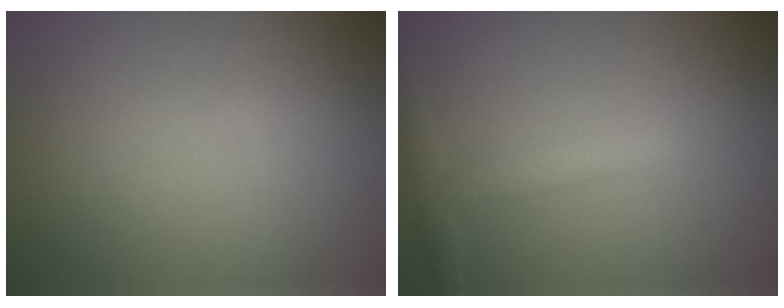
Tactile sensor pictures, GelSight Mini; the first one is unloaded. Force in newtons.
{"total": 2.5, "press": 2.5, "slide": 0.0}